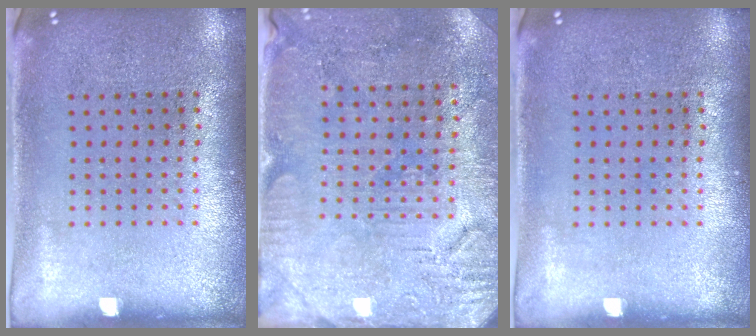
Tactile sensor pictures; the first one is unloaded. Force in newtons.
{"total": 3.0, "press": 2.9, "slide": 0.8}
{"total": 0.0}